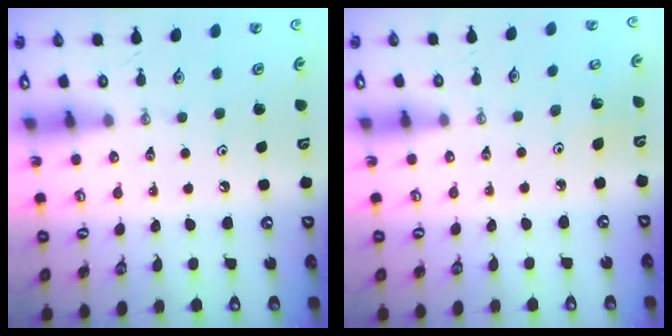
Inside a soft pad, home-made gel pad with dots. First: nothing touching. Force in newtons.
{"total": 2.8, "press": 2.7, "slide": 1.0}